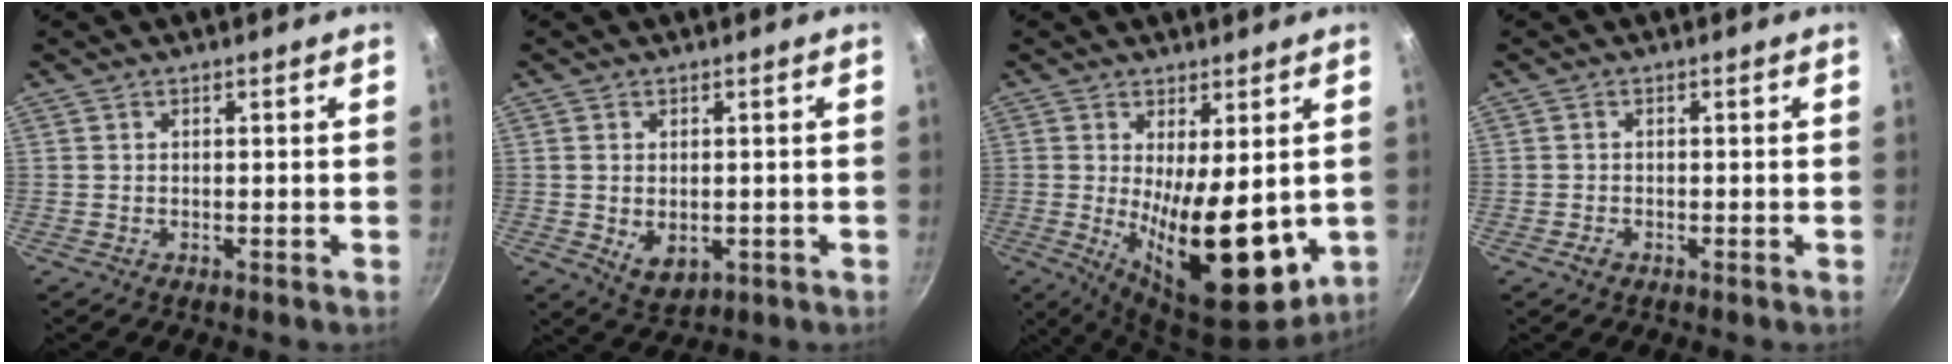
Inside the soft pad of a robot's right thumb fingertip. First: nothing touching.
{"total": 5.5, "force": [-0.6, 3.7, 3.9], "torque": [-0.058, -0.012, 0.000]}
{"total": 16.5, "force": [-0.7, 6.6, 15.1], "torque": [-0.210, -0.033, 0.008]}
{"total": 1.4, "force": [-0.8, 0.9, 0.6], "torque": [-0.009, 0.004, -0.014]}